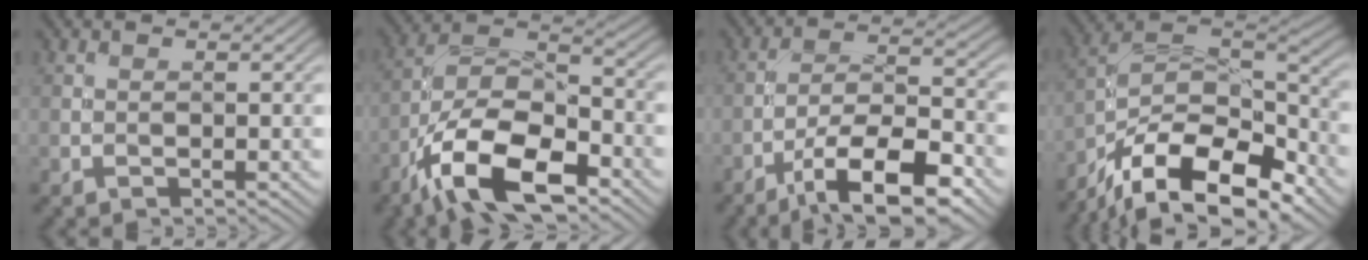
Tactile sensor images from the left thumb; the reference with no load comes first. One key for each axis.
{"total": 14.3, "fx": -8.3, "fy": 6.3, "fz": 9.9, "tx": -0.200, "ty": -0.010, "tz": -0.169}
{"total": 12.1, "fx": -7.5, "fy": 3.6, "fz": 8.8, "tx": -0.153, "ty": 0.001, "tz": -0.134}
{"total": 16.7, "fx": -10.9, "fy": 7.1, "fz": 10.5, "tx": -0.216, "ty": -0.025, "tz": -0.188}